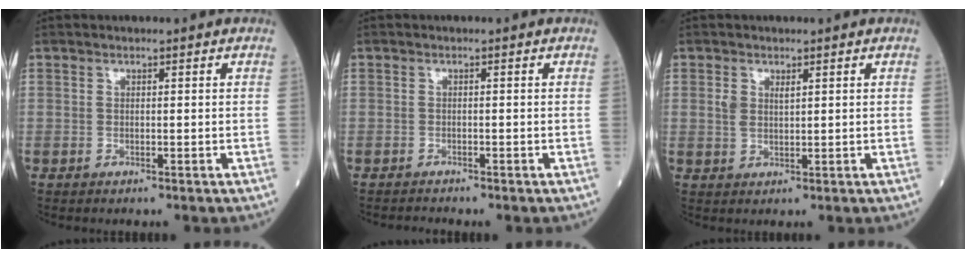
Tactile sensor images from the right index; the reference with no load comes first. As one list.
[{"total": 0.9, "force": [-0.9, -0.1, -0.2], "torque": [-0.001, -0.005, -0.016]}, {"total": 2.4, "force": [1.0, 1.2, 1.8], "torque": [-0.041, 0.005, 0.022]}]